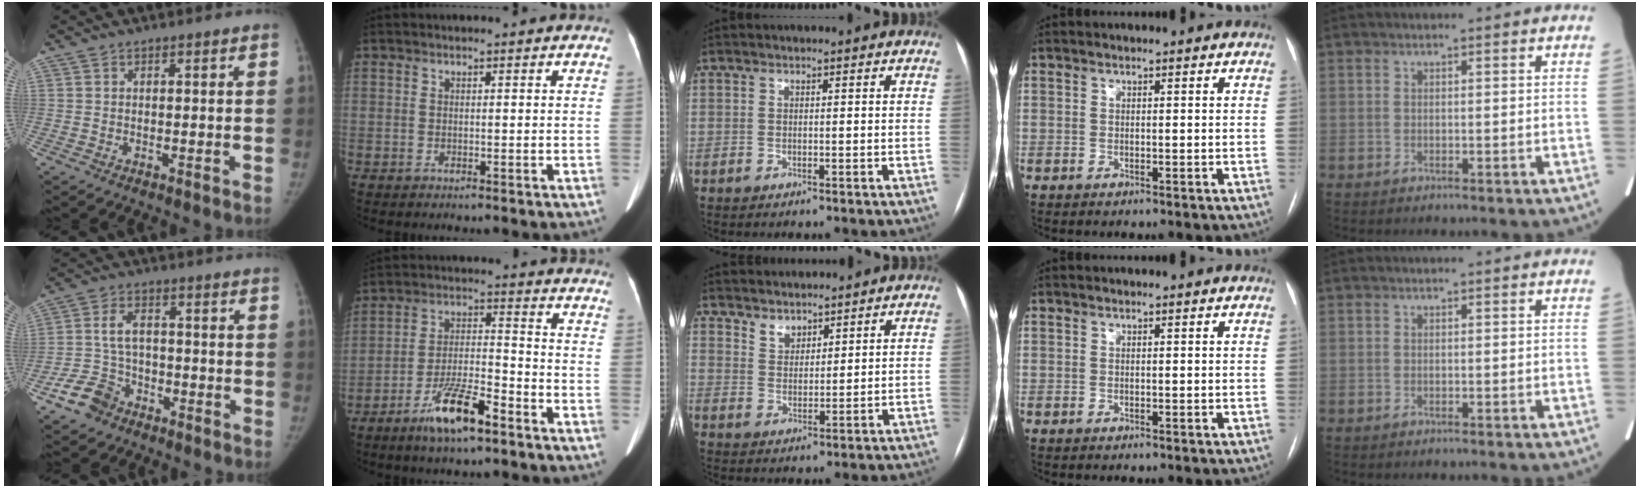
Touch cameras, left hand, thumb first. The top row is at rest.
{"thumb": {"total": 7.3, "force": [-4.4, 5.1, 2.6], "torque": [-0.042, 0.025, -0.084]}, "index": {"total": 9.8, "force": [-6.4, 1.8, 7.2], "torque": [-0.142, -0.007, -0.117]}, "middle": {"total": 6.1, "force": [5.4, 2.6, 0.9], "torque": [-0.011, 0.021, 0.099]}}